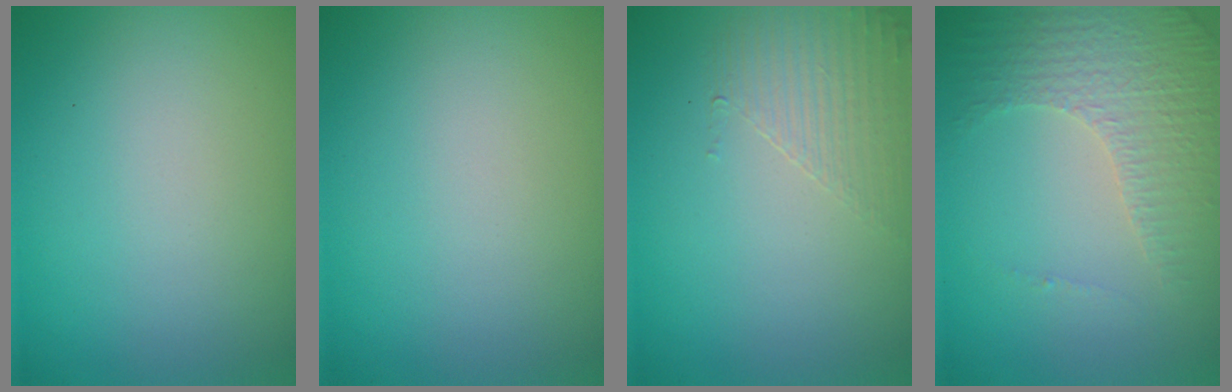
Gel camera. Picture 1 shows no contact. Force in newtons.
{"total": 0.0}
{"total": 1.6, "press": 0.7, "slide": 1.4}
{"total": 4.4, "press": 3.0, "slide": 3.3}